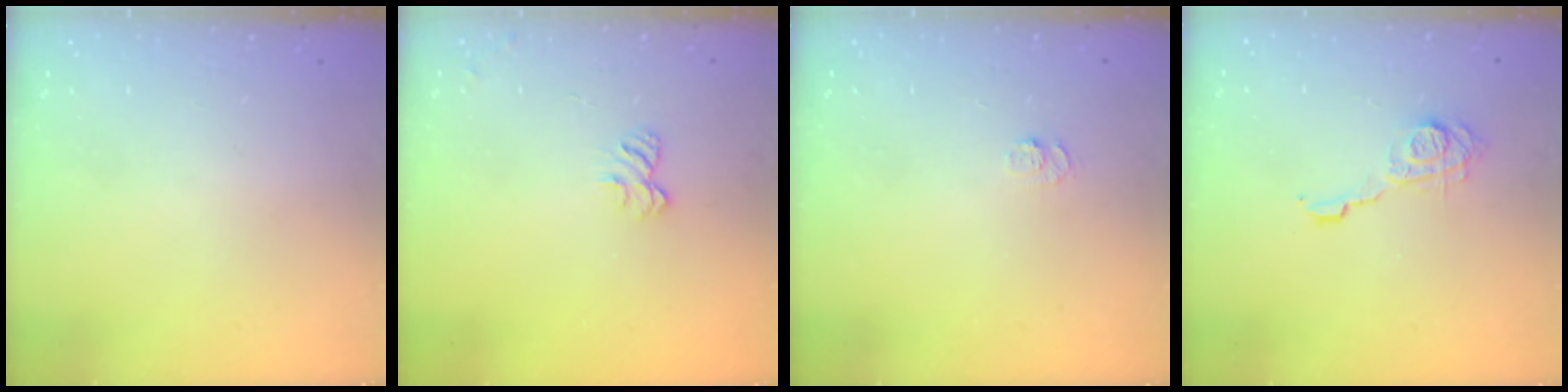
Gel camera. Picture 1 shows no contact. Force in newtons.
{"total": 6.0, "press": 6.0, "slide": 0.3}
{"total": 4.9, "press": 4.9, "slide": 0.6}
{"total": 9.6, "press": 9.6, "slide": 0.7}